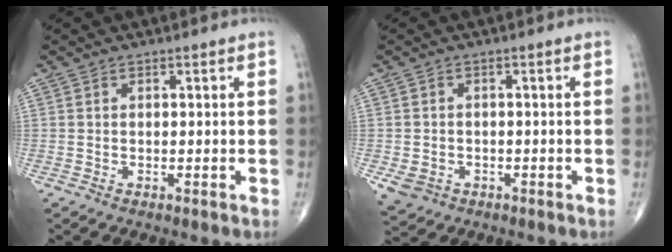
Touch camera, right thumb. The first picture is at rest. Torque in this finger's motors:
{"motor_torque": [0.68, 0.52, 0.14, -0.32, 0.04]}